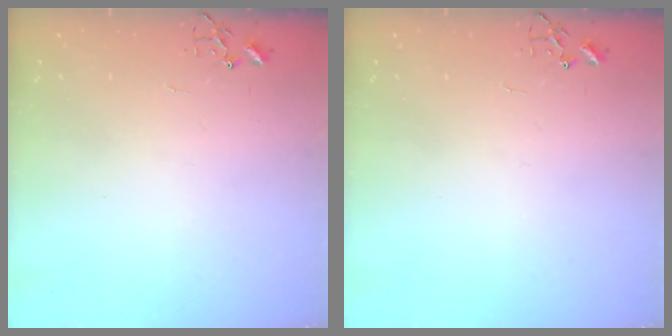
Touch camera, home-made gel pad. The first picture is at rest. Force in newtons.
{"total": 0.0}